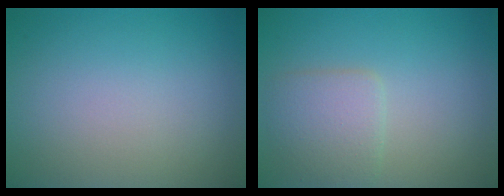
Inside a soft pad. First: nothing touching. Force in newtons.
{"total": 3.1, "press": 3.1, "slide": 0.1}